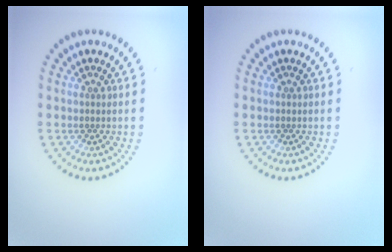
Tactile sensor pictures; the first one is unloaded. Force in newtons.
{"total": 0.0}